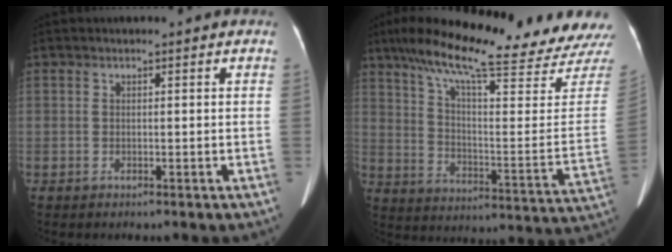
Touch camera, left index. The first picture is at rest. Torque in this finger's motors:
{"motor_torque": [0.87, -1.27, 0.56, 0.16]}